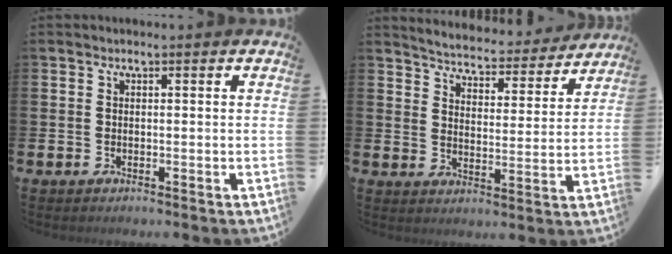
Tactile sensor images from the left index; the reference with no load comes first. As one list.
[{"total": 4.8, "force": [4.8, 0.5, 0.3], "torque": [-0.025, -0.043, 0.078]}]